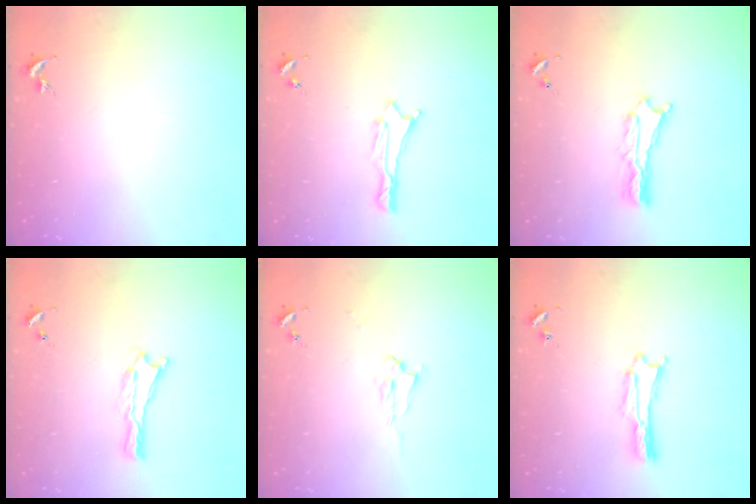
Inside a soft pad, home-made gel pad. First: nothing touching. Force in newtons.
{"total": 1.0, "press": 1.0, "slide": 0.2}
{"total": 1.8, "press": 1.7, "slide": 0.2}
{"total": 0.0}
{"total": 1.7, "press": 1.6, "slide": 0.2}
{"total": 0.0}